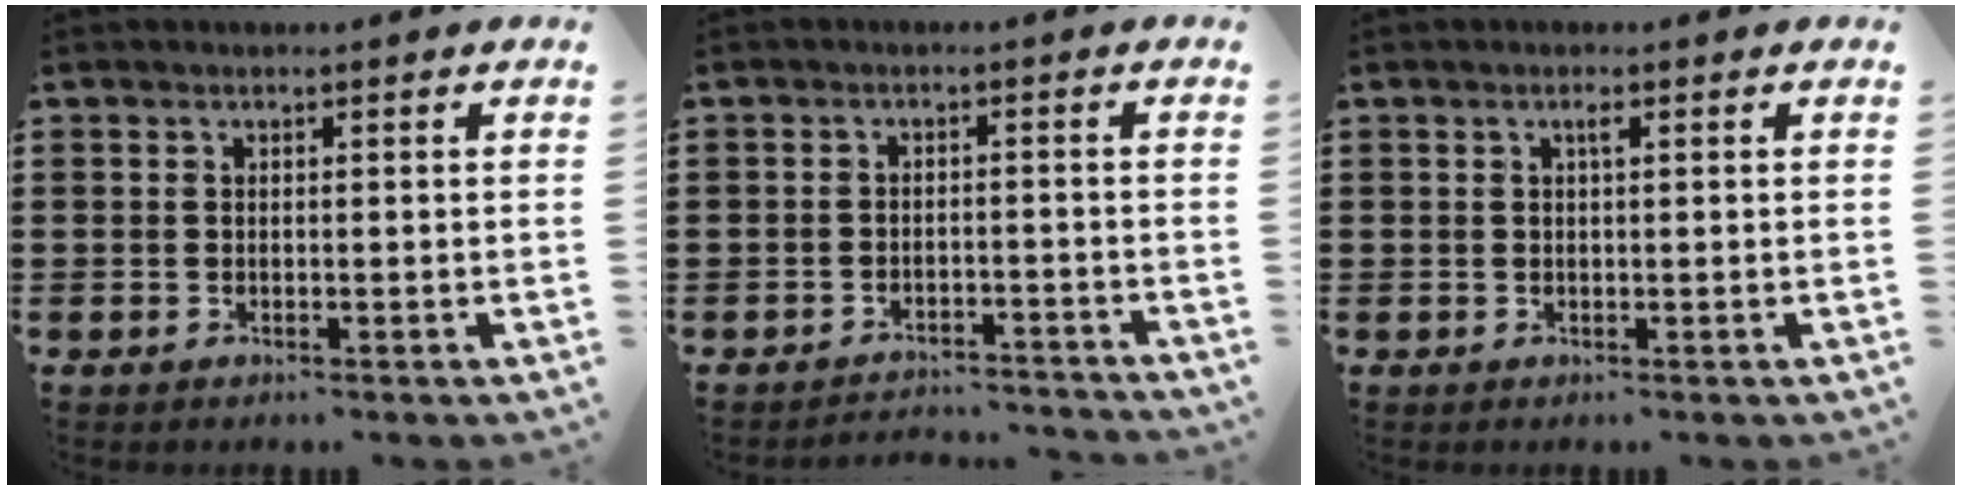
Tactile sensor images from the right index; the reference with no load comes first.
{"total": 2.9, "force": [-2.9, 0.2, -0.2], "torque": [-0.006, -0.001, -0.063]}
{"total": 1.0, "force": [0.4, 0.2, 0.9], "torque": [-0.019, 0.002, 0.006]}